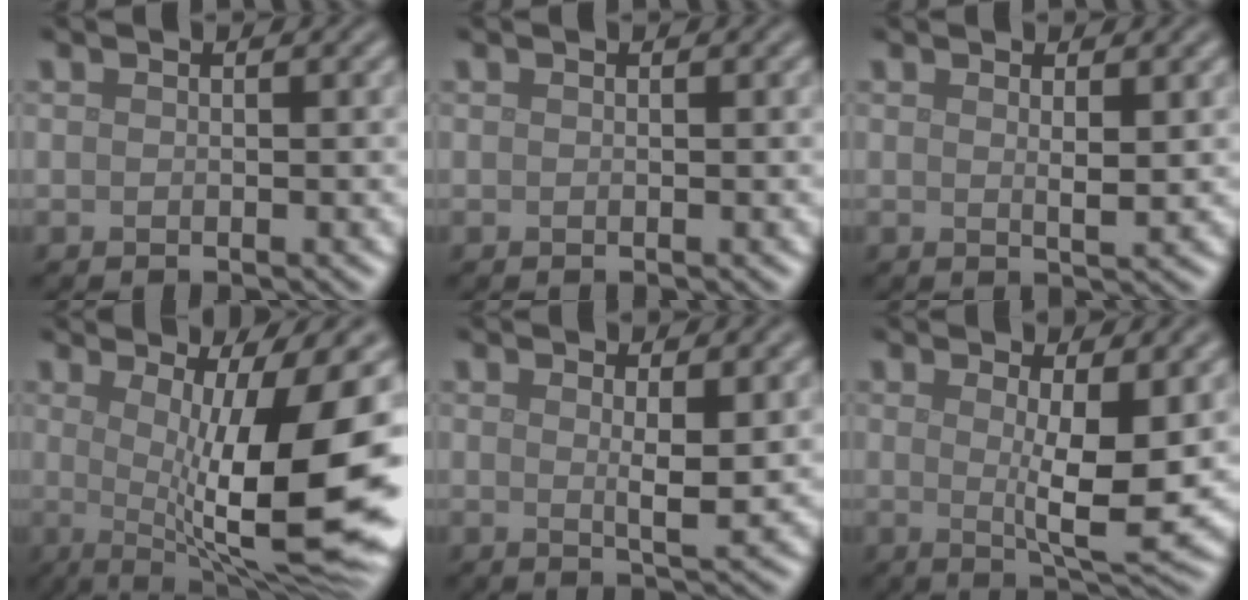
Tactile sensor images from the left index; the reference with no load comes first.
{"total": 0.0}
{"total": 1.6, "force": [0.8, 0.3, 1.3], "torque": [-0.020, -0.003, 0.011]}
{"total": 14.9, "force": [-0.1, 3.9, 14.4], "torque": [-0.185, 0.001, 0.000]}
{"total": 2.4, "force": [0.8, 0.4, 2.3], "torque": [-0.037, -0.008, 0.014]}
{"total": 5.7, "force": [0.9, 1.2, 5.5], "torque": [-0.083, -0.016, 0.020]}